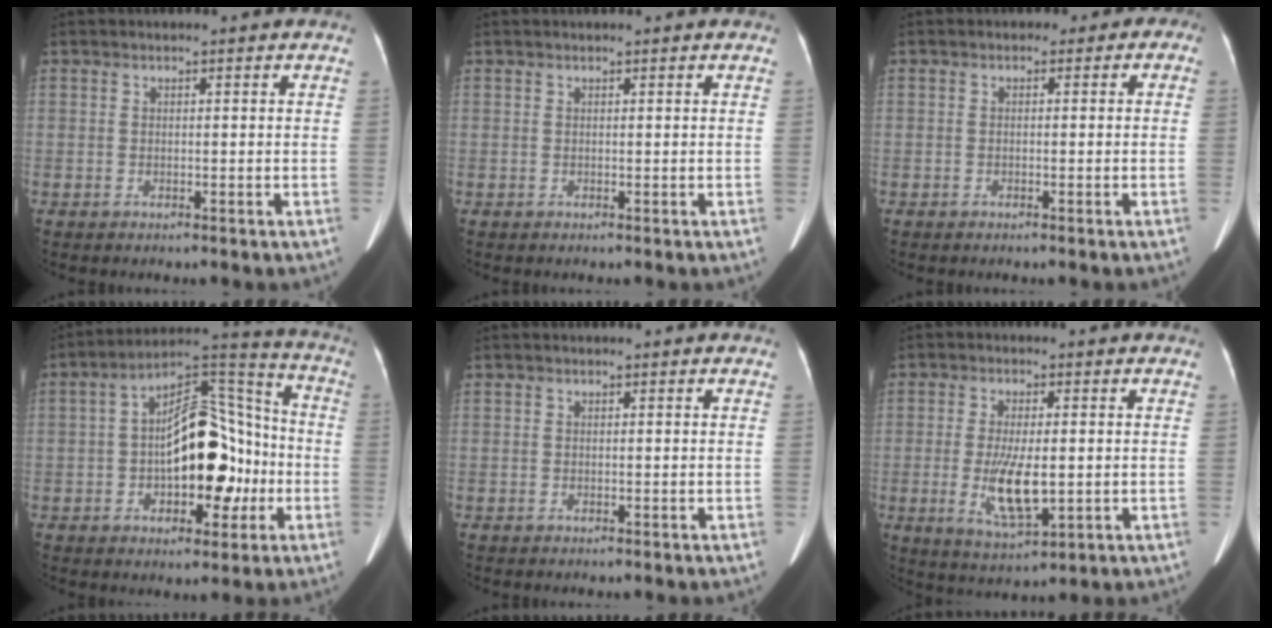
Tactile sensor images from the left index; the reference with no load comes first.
{"total": 1.4, "force": [1.3, 0.3, 0.5], "torque": [-0.008, 0.021, 0.015]}
{"total": 1.8, "force": [-0.8, 1.5, 0.4], "torque": [0.014, 0.015, -0.023]}
{"total": 15.0, "force": [-2.8, 7.2, 12.9], "torque": [-0.207, 0.036, -0.038]}
{"total": 0.0}
{"total": 7.8, "force": [-0.8, 2.4, 7.4], "torque": [-0.147, -0.017, -0.008]}